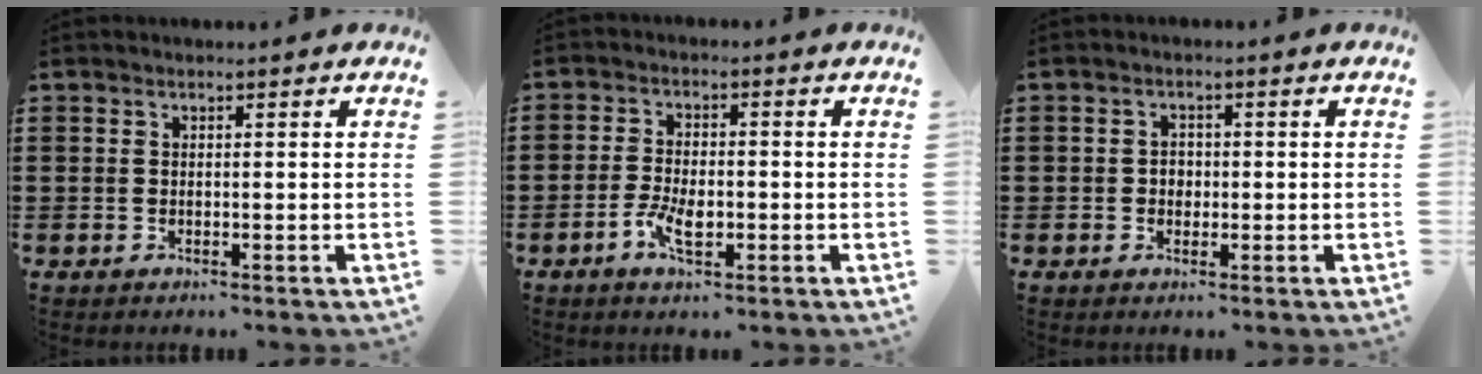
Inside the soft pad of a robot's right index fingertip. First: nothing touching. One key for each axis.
{"total": 4.7, "fx": -1.8, "fy": 2.1, "fz": 3.8, "tx": -0.084, "ty": -0.002, "tz": -0.036}
{"total": 1.7, "fx": -0.2, "fy": 1.5, "fz": 0.8, "tx": -0.019, "ty": 0.006, "tz": -0.007}